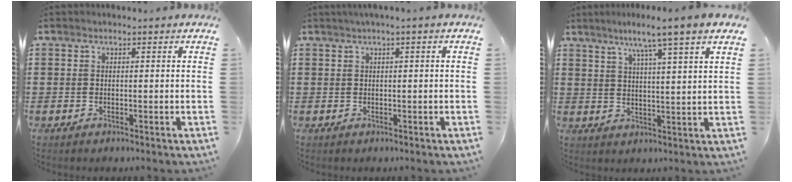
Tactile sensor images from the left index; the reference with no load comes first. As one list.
[{"total": 0.9, "force": [0.2, 0.0, 0.9], "torque": [-0.012, -0.004, 0.005]}, {"total": 6.2, "force": [4.6, -1.0, 4.0], "torque": [-0.092, -0.015, 0.075]}]